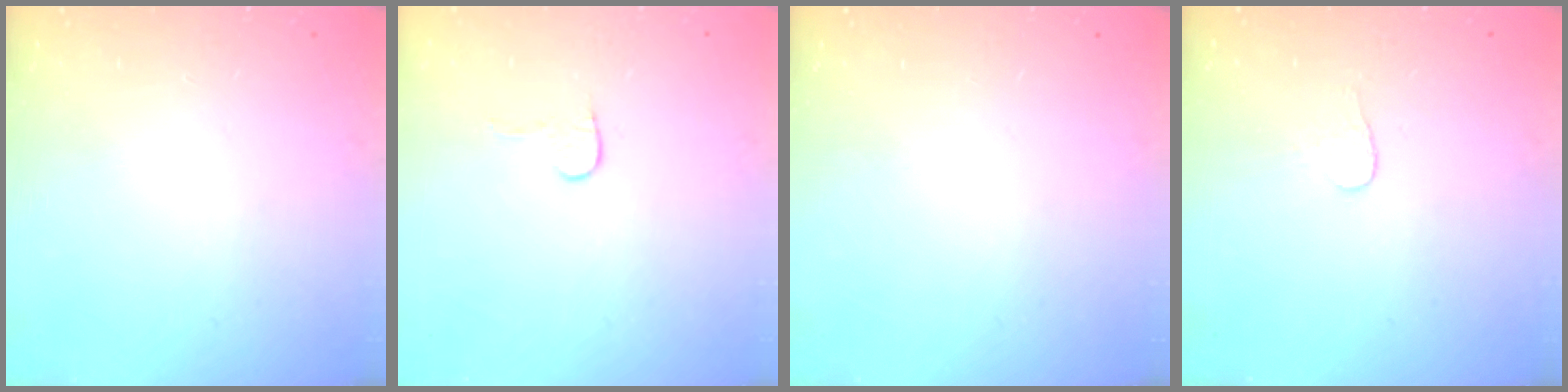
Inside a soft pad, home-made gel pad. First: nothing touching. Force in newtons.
{"total": 4.0, "press": 4.0, "slide": 0.3}
{"total": 0.0}
{"total": 2.7, "press": 2.7, "slide": 0.3}